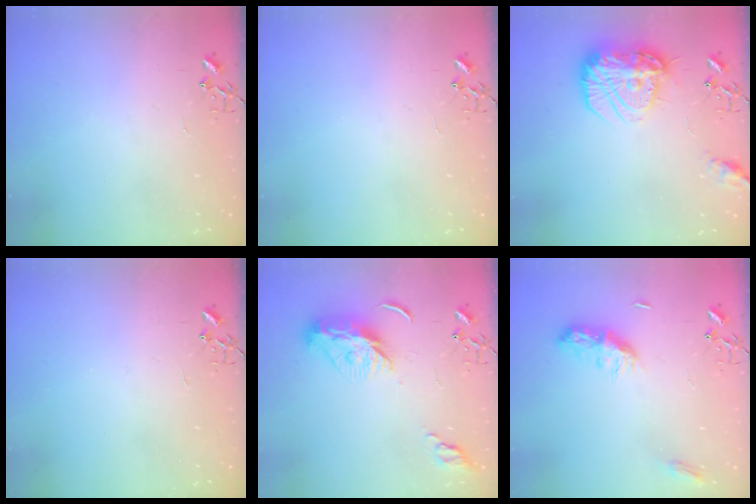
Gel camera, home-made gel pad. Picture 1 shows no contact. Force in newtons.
{"total": 0.0}
{"total": 19.3, "press": 19.2, "slide": 1.6}
{"total": 0.0}
{"total": 10.9, "press": 10.9, "slide": 0.9}
{"total": 9.9, "press": 9.9, "slide": 0.1}